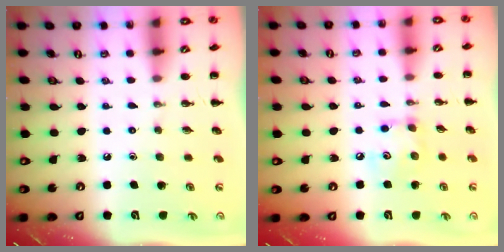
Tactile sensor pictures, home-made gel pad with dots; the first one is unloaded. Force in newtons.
{"total": 6.3, "press": 6.3, "slide": 0.3}